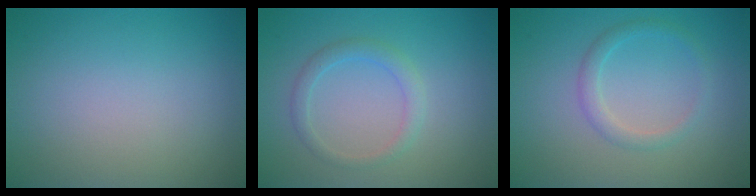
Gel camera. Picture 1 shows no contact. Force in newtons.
{"total": 1.8, "press": 1.8, "slide": 0.1}
{"total": 1.7, "press": 1.7, "slide": 0.1}